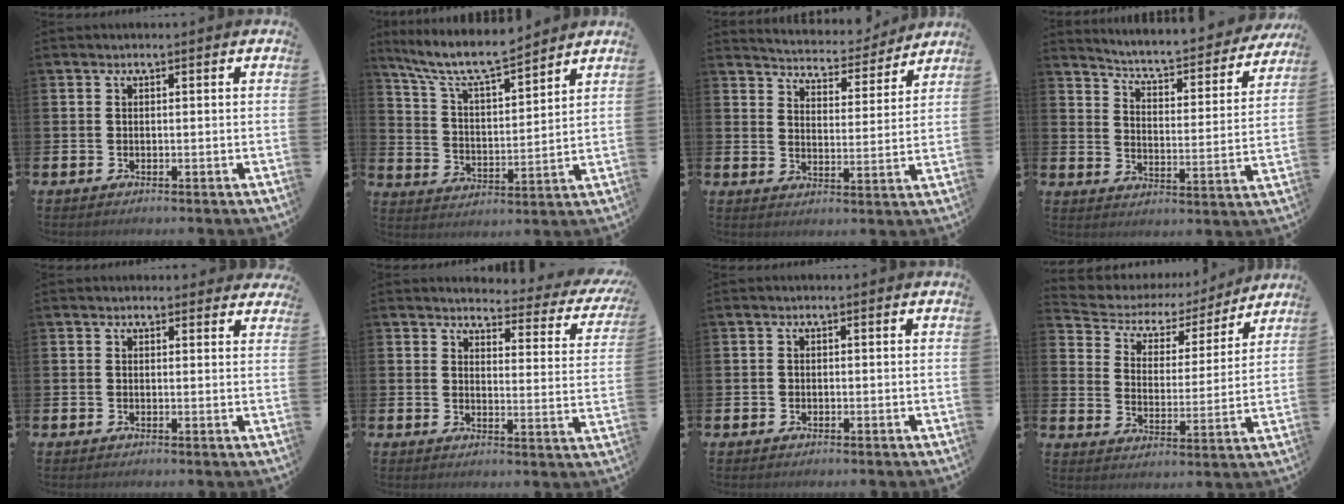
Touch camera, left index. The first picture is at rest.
{"total": 8.9, "force": [8.1, 1.4, 3.5], "torque": [-0.101, -0.046, 0.144]}
{"total": 5.3, "force": [5.2, 0.9, 0.1], "torque": [-0.022, -0.044, 0.089]}
{"total": 5.2, "force": [4.9, 0.6, 1.6], "torque": [-0.053, -0.047, 0.074]}
{"total": 1.4, "force": [1.3, 0.5, 0.1], "torque": [0.007, 0.001, 0.021]}
{"total": 3.0, "force": [2.7, 1.1, 0.6], "torque": [-0.017, -0.029, 0.038]}
{"total": 0.7, "force": [-0.3, 0.6, 0.2], "torque": [-0.011, 0.007, -0.006]}
{"total": 5.2, "force": [4.3, 2.7, 0.9], "torque": [-0.051, -0.031, 0.068]}